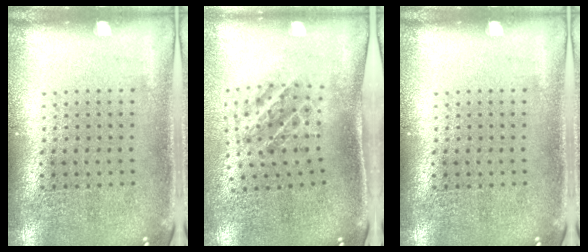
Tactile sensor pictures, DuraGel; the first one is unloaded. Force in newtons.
{"total": 1.3, "press": 1.1, "slide": 0.6}
{"total": 0.0}